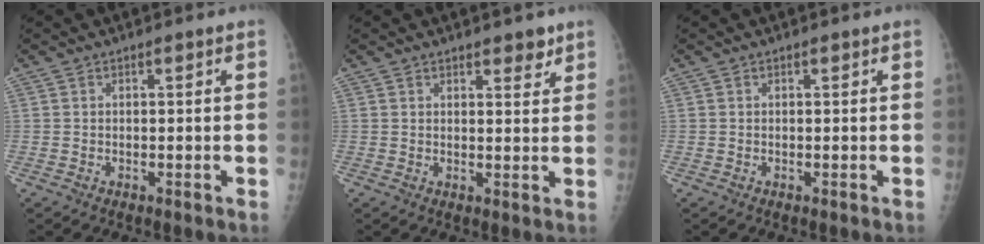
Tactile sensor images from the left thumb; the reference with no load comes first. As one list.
[{"total": 3.0, "force": [2.3, 1.3, 1.5], "torque": [-0.004, -0.014, 0.030]}, {"total": 0.0}]